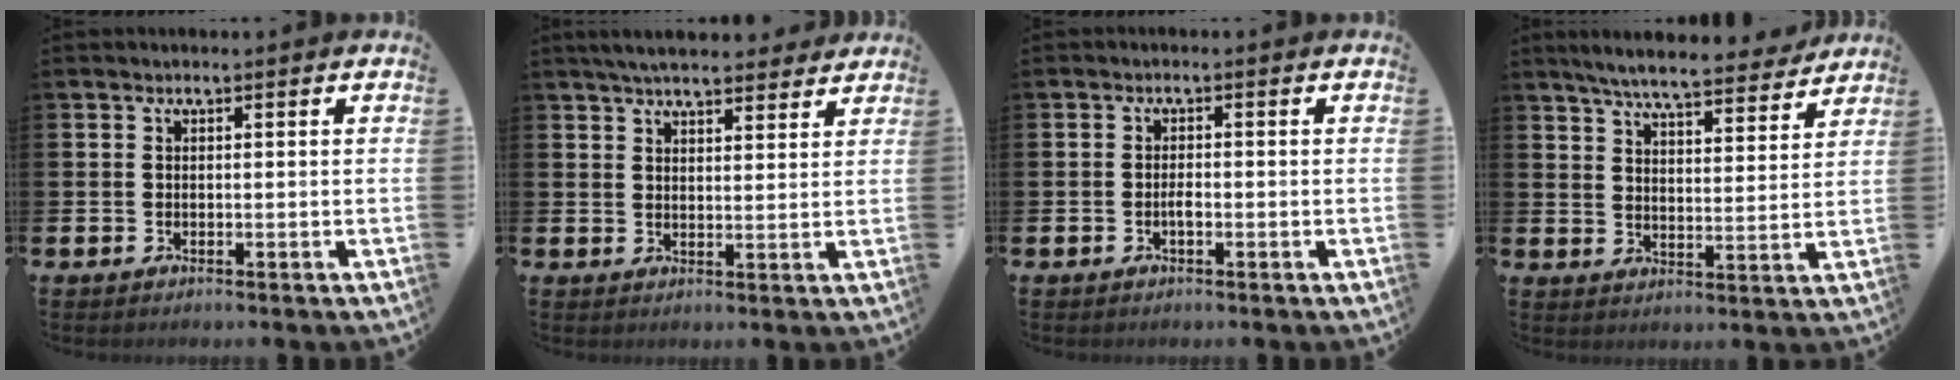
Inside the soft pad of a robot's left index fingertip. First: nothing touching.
{"total": 5.1, "force": [4.9, 0.8, 1.4], "torque": [-0.038, -0.013, 0.090]}
{"total": 1.3, "force": [-0.4, 0.4, 1.1], "torque": [-0.021, 0.000, -0.009]}
{"total": 6.9, "force": [6.5, 0.7, 2.2], "torque": [-0.056, -0.039, 0.110]}